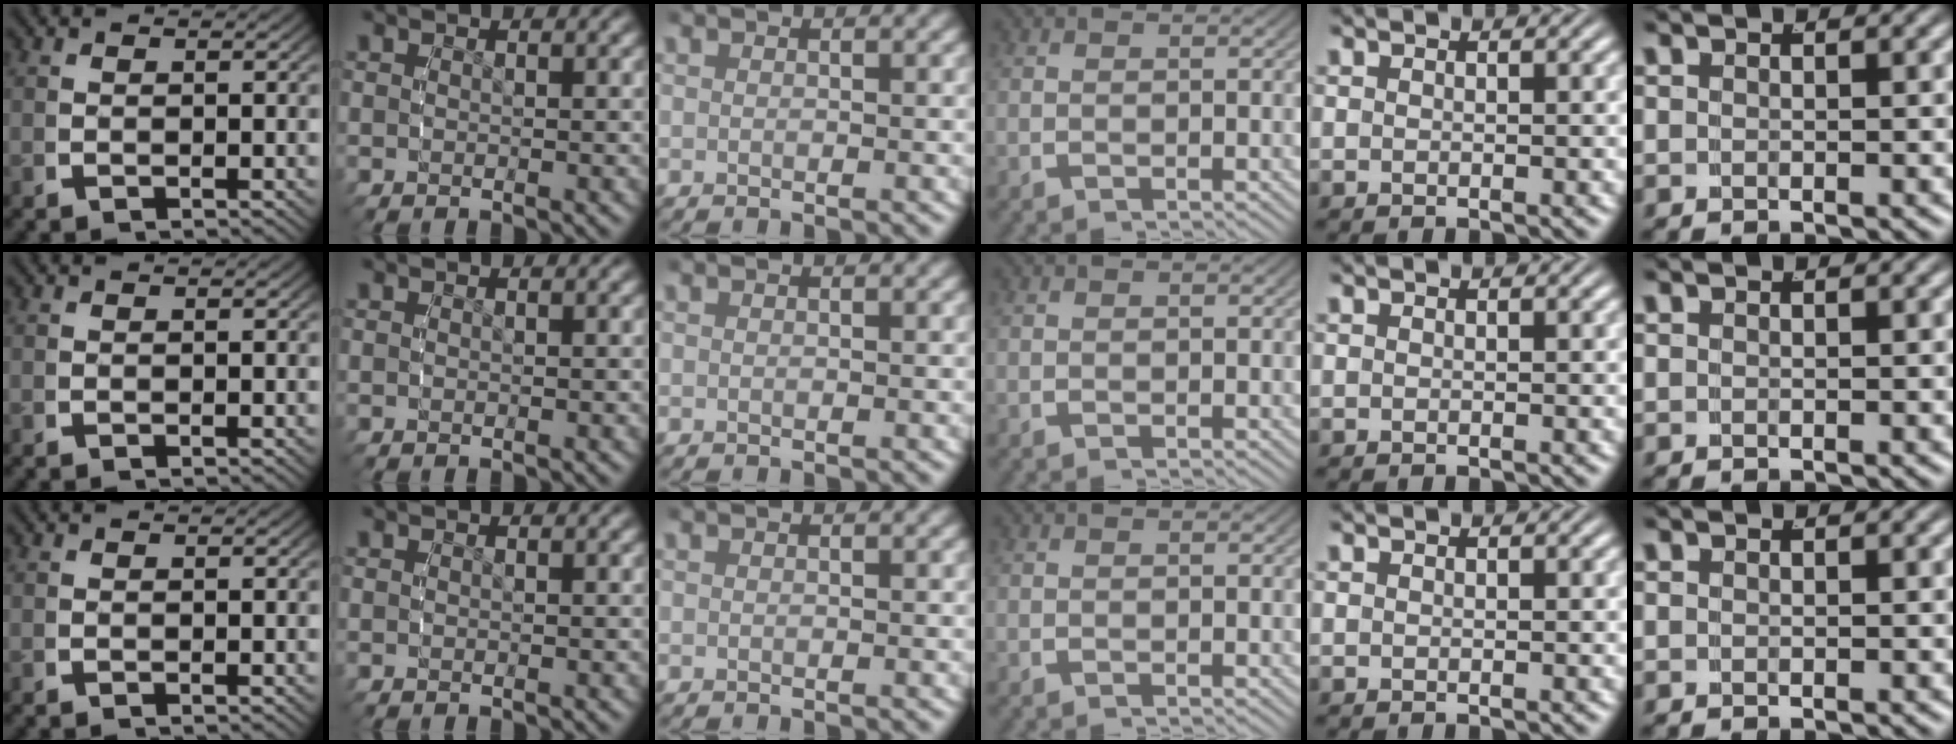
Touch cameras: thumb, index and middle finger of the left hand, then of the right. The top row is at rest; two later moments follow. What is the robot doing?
{"motion": "reach", "object": "photo album"}